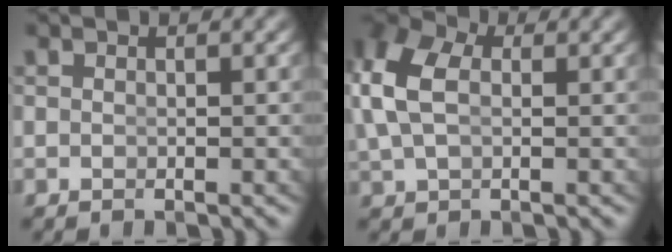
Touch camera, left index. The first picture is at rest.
{"total": 5.3, "force": [1.1, 3.6, 3.7], "torque": [-0.102, -0.007, 0.027]}